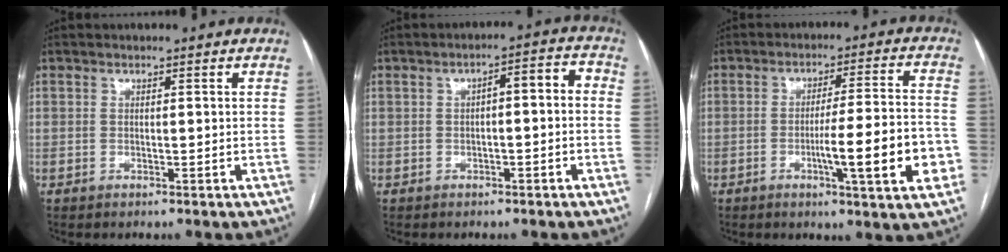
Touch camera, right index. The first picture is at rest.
{"total": 4.7, "force": [-0.3, 1.4, 4.4], "torque": [-0.062, 0.033, -0.006]}
{"total": 12.6, "force": [-3.9, 0.3, 12.0], "torque": [-0.177, -0.003, -0.057]}